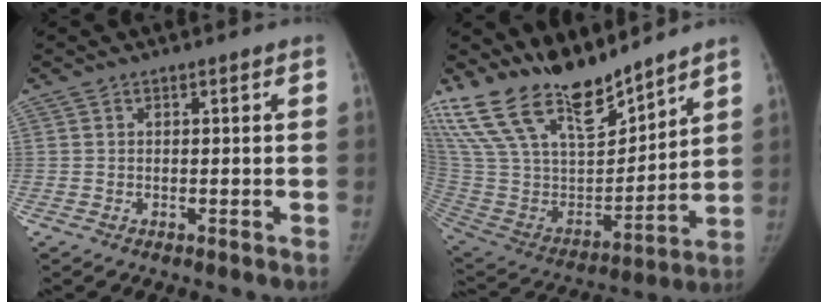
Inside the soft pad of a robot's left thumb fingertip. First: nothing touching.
{"total": 25.7, "force": [21.3, 8.7, 11.5], "torque": [-0.205, -0.095, 0.399]}